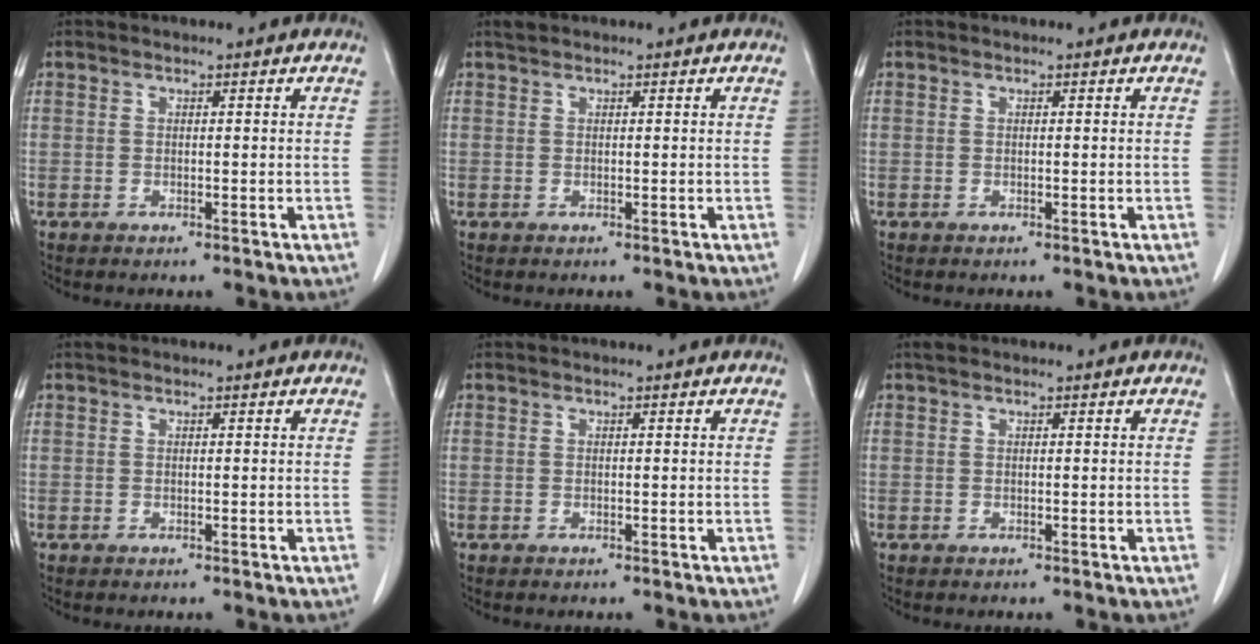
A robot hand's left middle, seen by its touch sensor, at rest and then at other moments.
{"total": 0.5, "force": [0.5, 0.0, 0.1], "torque": [-0.010, 0.009, 0.014]}
{"total": 0.0}
{"total": 0.0}
{"total": 0.0}
{"total": 0.6, "force": [0.5, 0.2, 0.3], "torque": [-0.013, 0.013, 0.009]}